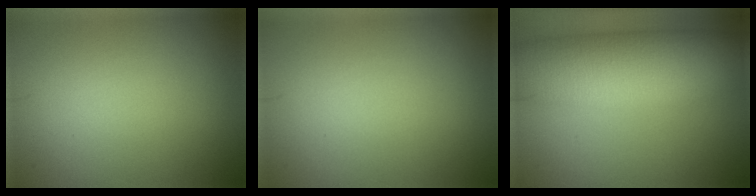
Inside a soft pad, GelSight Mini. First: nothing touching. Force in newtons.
{"total": 0.0}
{"total": 12.0, "press": 11.9, "slide": 0.9}